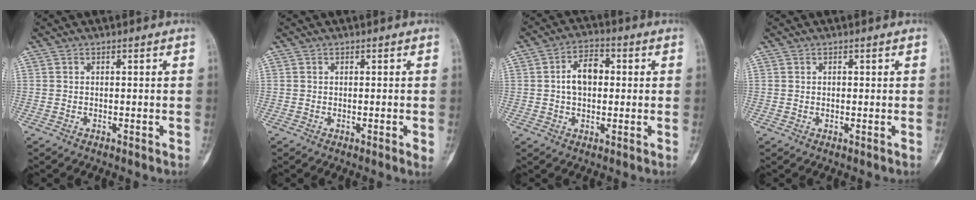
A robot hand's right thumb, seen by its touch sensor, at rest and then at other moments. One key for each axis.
{"total": 1.5, "fx": -0.2, "fy": 0.3, "fz": 1.5, "tx": -0.024, "ty": -0.003, "tz": -0.005}
{"total": 7.5, "fx": 0.6, "fy": 4.9, "fz": 5.6, "tx": -0.077, "ty": 0.021, "tz": 0.004}
{"total": 0.7, "fx": 0.1, "fy": 0.5, "fz": 0.5, "tx": -0.003, "ty": 0.007, "tz": 0.002}